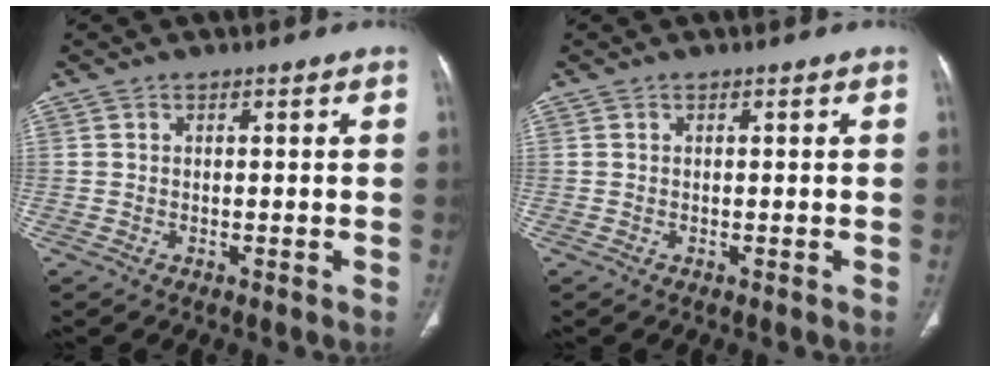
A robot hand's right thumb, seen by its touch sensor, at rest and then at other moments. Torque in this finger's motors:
{"motor_torque": [-0.05, 0.04, -0.10, 0.10, 0.02]}